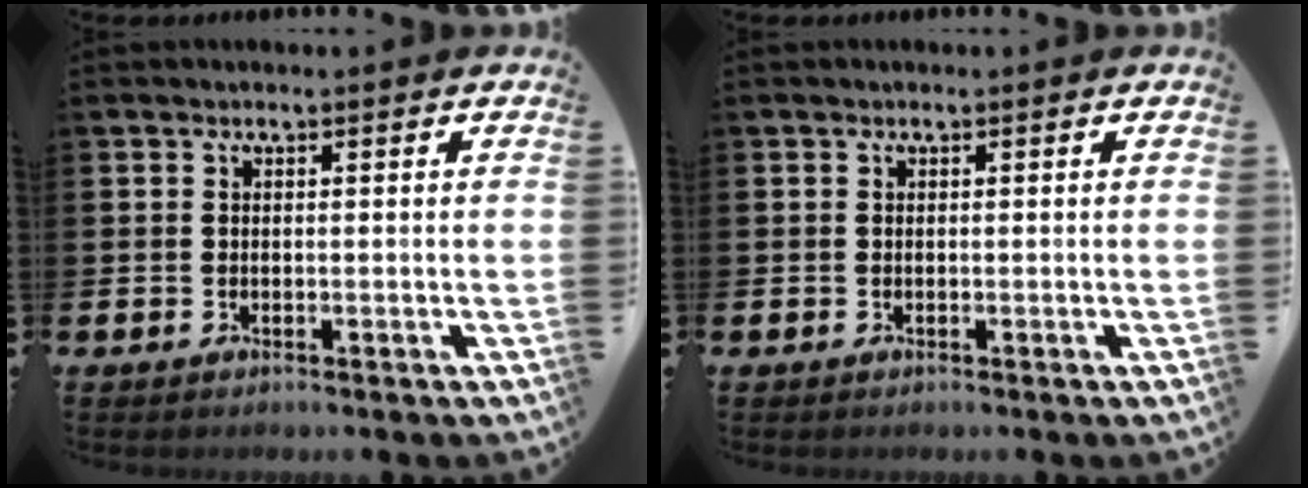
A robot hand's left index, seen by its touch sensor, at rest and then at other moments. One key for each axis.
{"total": 0.0}